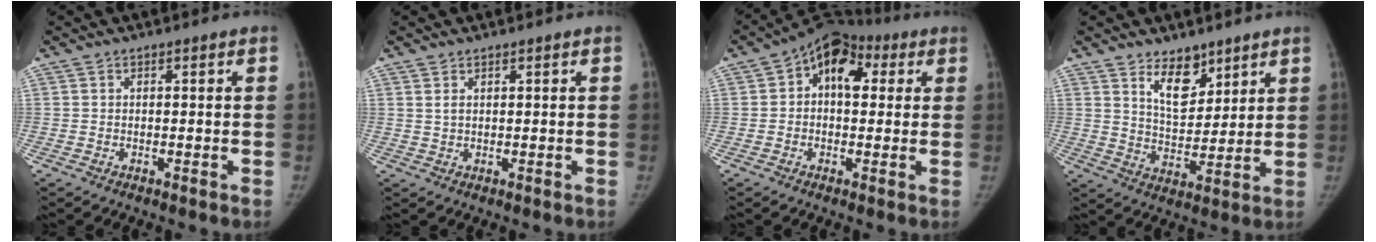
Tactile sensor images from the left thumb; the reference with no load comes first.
{"total": 1.2, "force": [0.6, 0.6, 0.8], "torque": [-0.015, 0.002, 0.016]}
{"total": 10.6, "force": [2.7, 7.0, 7.4], "torque": [-0.077, 0.024, 0.029]}
{"total": 8.6, "force": [5.6, 4.6, 4.6], "torque": [-0.046, -0.047, 0.101]}